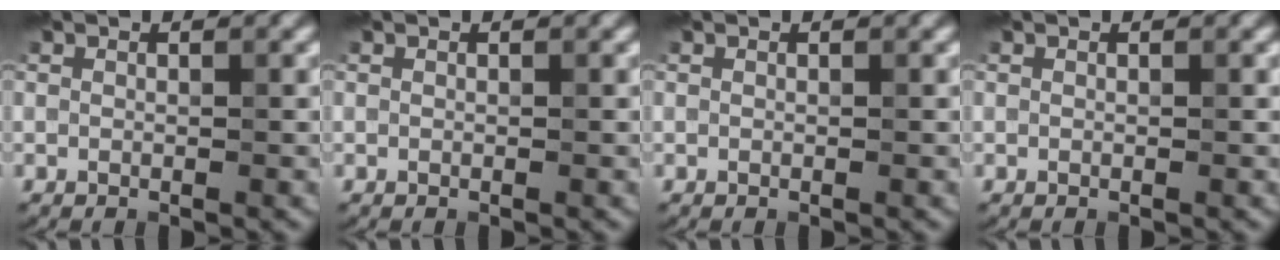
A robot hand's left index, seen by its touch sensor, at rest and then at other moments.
{"total": 0.0}
{"total": 0.0}
{"total": 0.0}